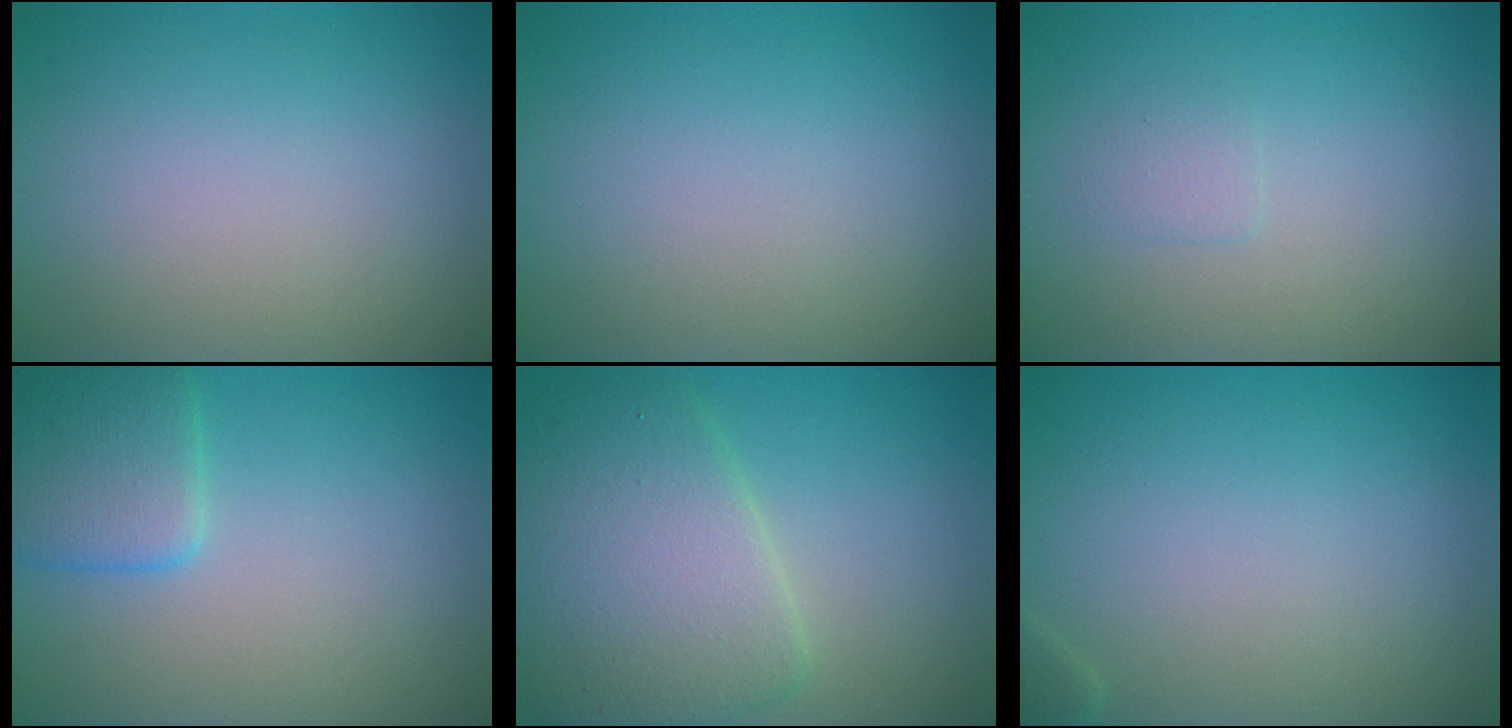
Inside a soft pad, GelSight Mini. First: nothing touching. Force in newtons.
{"total": 0.0}
{"total": 0.8, "press": 0.8, "slide": 0.0}
{"total": 3.6, "press": 3.6, "slide": 0.2}
{"total": 7.6, "press": 7.6, "slide": 0.3}
{"total": 0.6, "press": 0.6, "slide": 0.0}